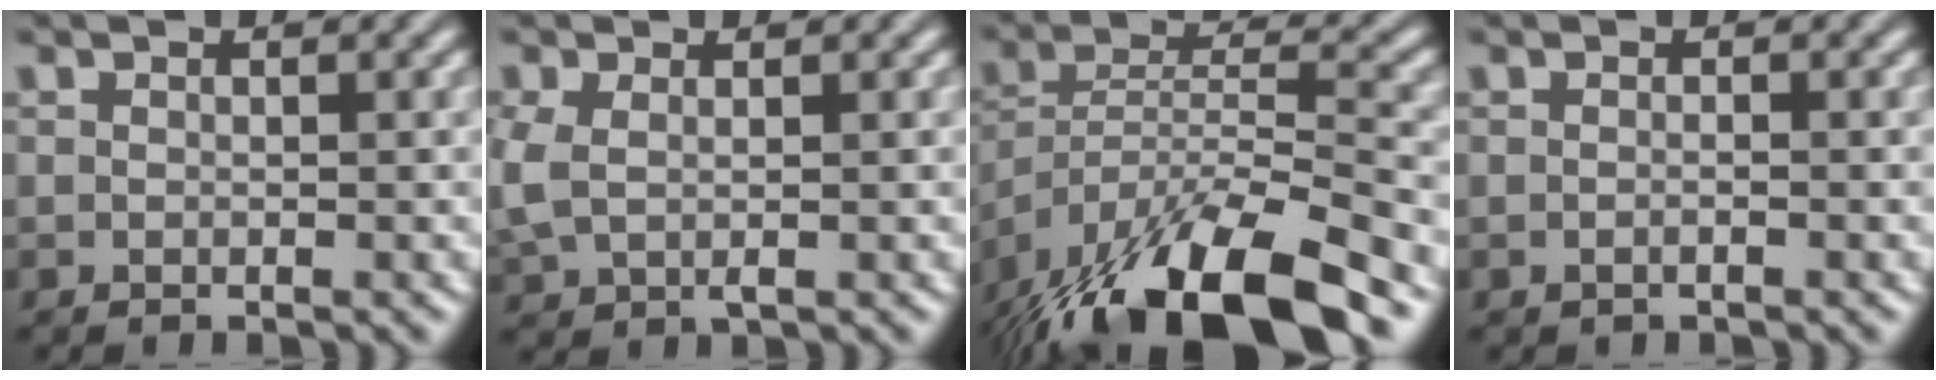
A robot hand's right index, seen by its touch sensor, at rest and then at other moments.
{"total": 1.8, "force": [1.0, 0.8, 1.2], "torque": [-0.044, -0.013, 0.030]}
{"total": 11.0, "force": [-5.1, 6.0, 7.7], "torque": [-0.156, -0.043, -0.064]}
{"total": 0.0}